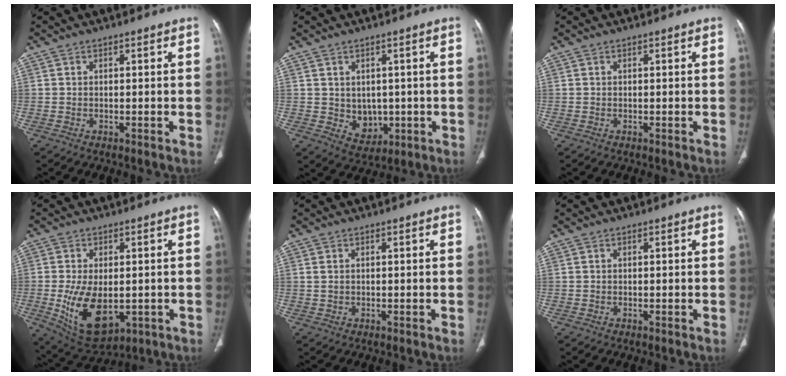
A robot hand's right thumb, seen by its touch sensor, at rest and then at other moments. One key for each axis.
{"total": 5.5, "fx": -0.1, "fy": 4.5, "fz": 3.1, "tx": -0.022, "ty": -0.008, "tz": 0.016}
{"total": 0.0}
{"total": 12.7, "fx": -2.2, "fy": 7.2, "fz": 10.2, "tx": -0.171, "ty": -0.013, "tz": -0.014}
{"total": 0.9, "fx": 0.3, "fy": 0.5, "fz": 0.6, "tx": -0.019, "ty": 0.005, "tz": 0.011}
{"total": 0.0}